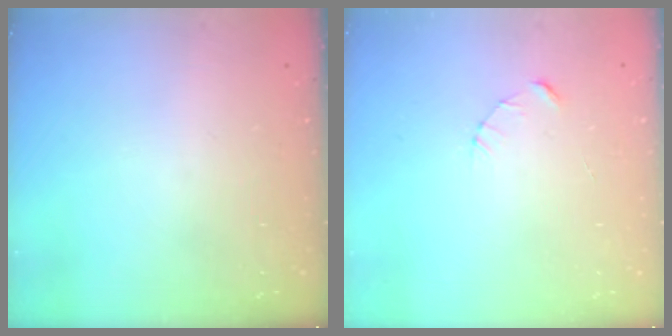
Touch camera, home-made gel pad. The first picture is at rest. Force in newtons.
{"total": 2.3, "press": 2.3, "slide": 0.3}